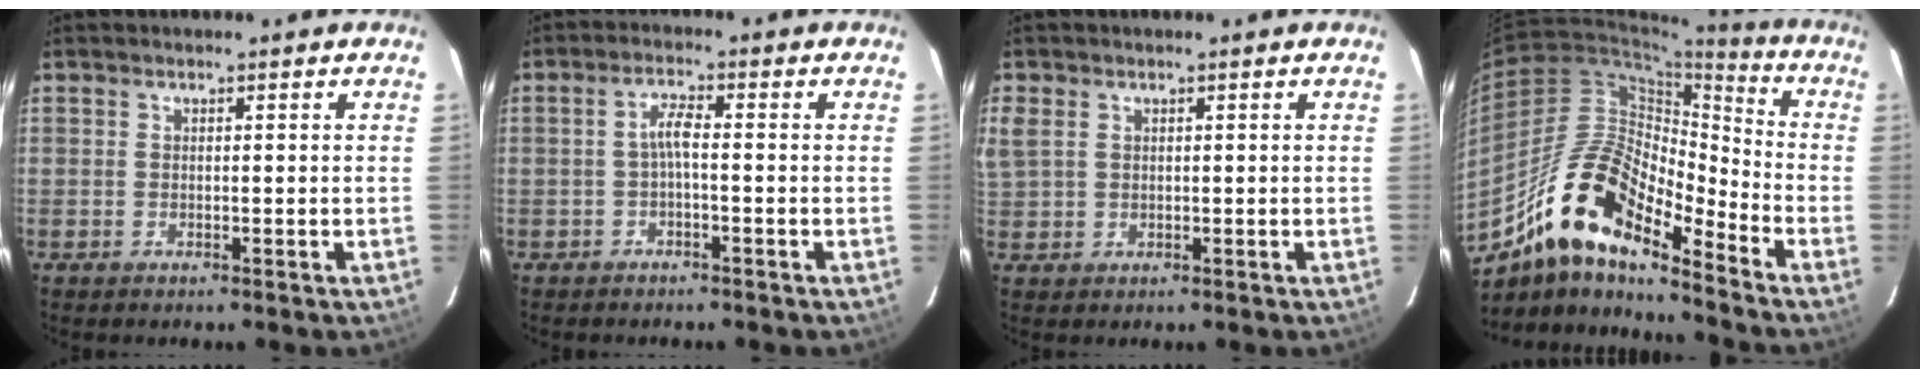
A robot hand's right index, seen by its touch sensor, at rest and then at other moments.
{"total": 2.5, "force": [-0.7, 0.3, 2.4], "torque": [-0.049, 0.009, -0.014]}
{"total": 5.0, "force": [1.6, 3.8, 2.7], "torque": [-0.059, 0.007, 0.034]}
{"total": 17.8, "force": [-12.7, 5.3, 11.3], "torque": [-0.195, 0.000, -0.250]}